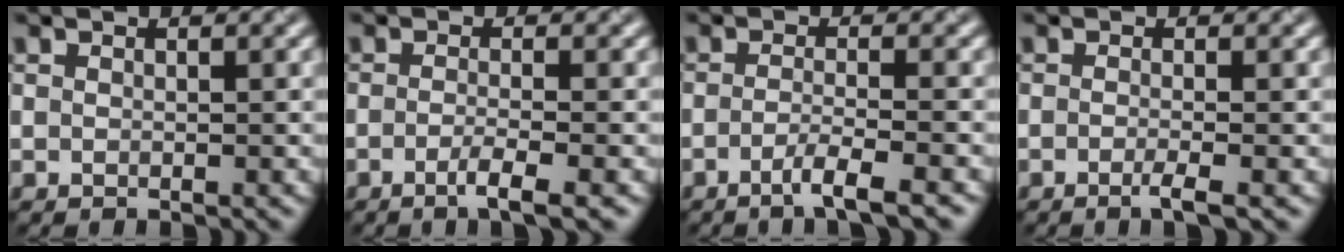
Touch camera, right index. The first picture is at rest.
{"total": 2.7, "force": [-1.2, 0.7, 2.3], "torque": [-0.036, 0.002, -0.028]}
{"total": 2.9, "force": [-1.7, 0.5, 2.3], "torque": [-0.038, 0.003, -0.042]}
{"total": 1.8, "force": [-0.7, 0.5, 1.5], "torque": [-0.023, -0.001, -0.016]}